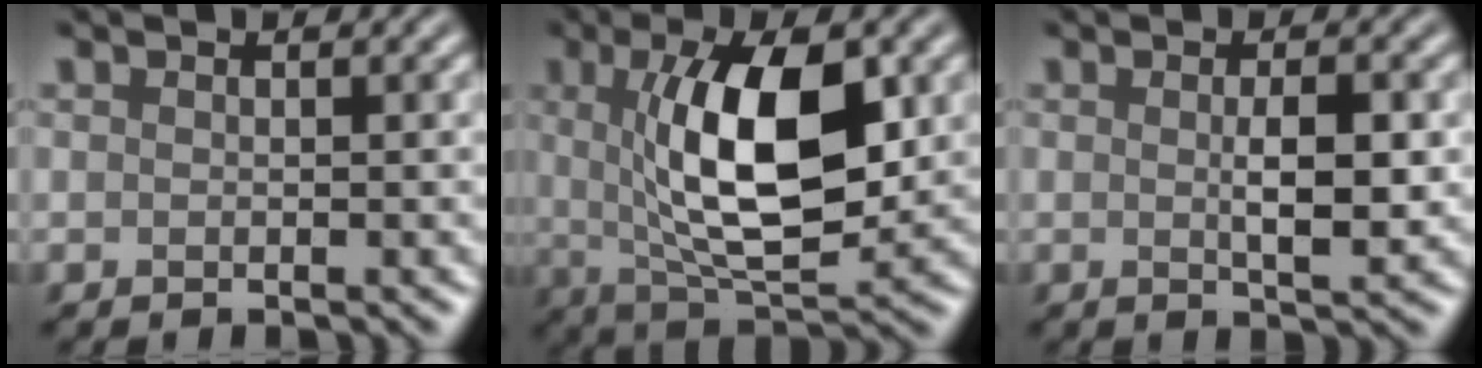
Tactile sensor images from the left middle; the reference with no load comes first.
{"total": 10.1, "force": [1.6, 3.7, 9.3], "torque": [-0.149, -0.004, 0.029]}
{"total": 3.4, "force": [0.1, 0.9, 3.2], "torque": [-0.056, -0.003, 0.003]}